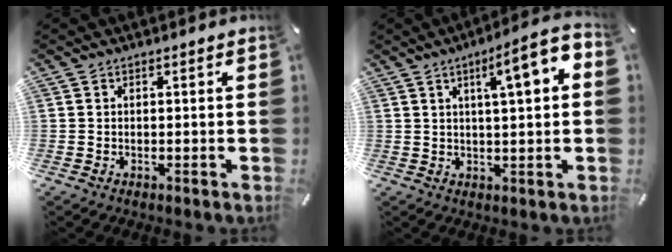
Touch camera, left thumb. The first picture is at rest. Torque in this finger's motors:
{"motor_torque": [1.94, 1.57, 0.94, -1.02, 0.08]}